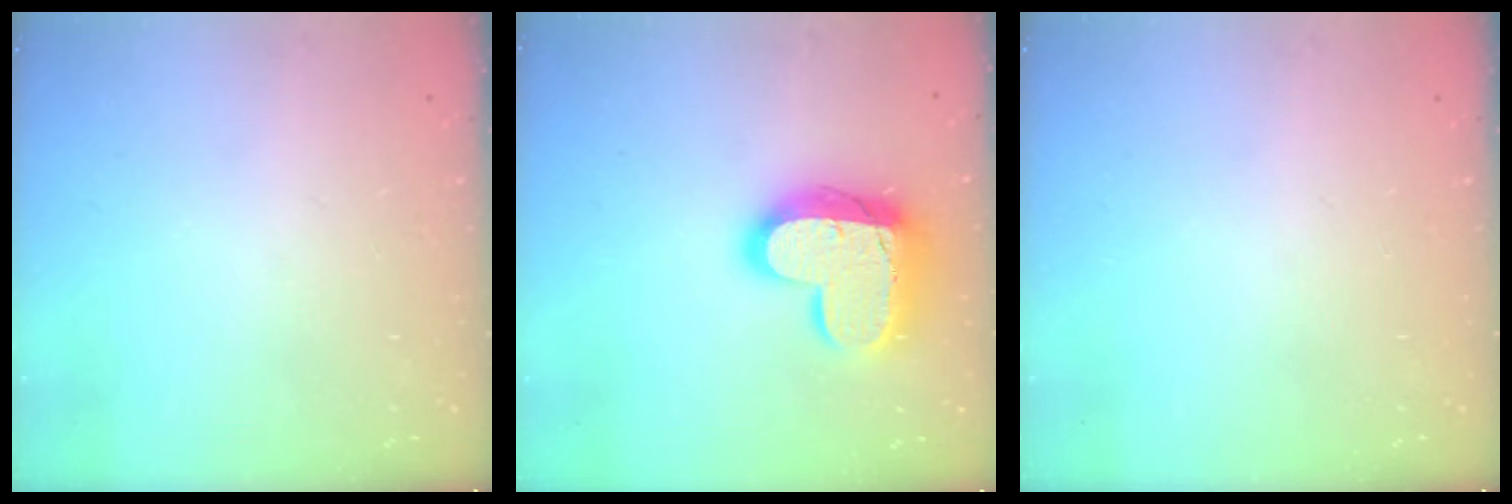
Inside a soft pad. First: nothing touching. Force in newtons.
{"total": 17.8, "press": 17.8, "slide": 1.3}
{"total": 0.0}